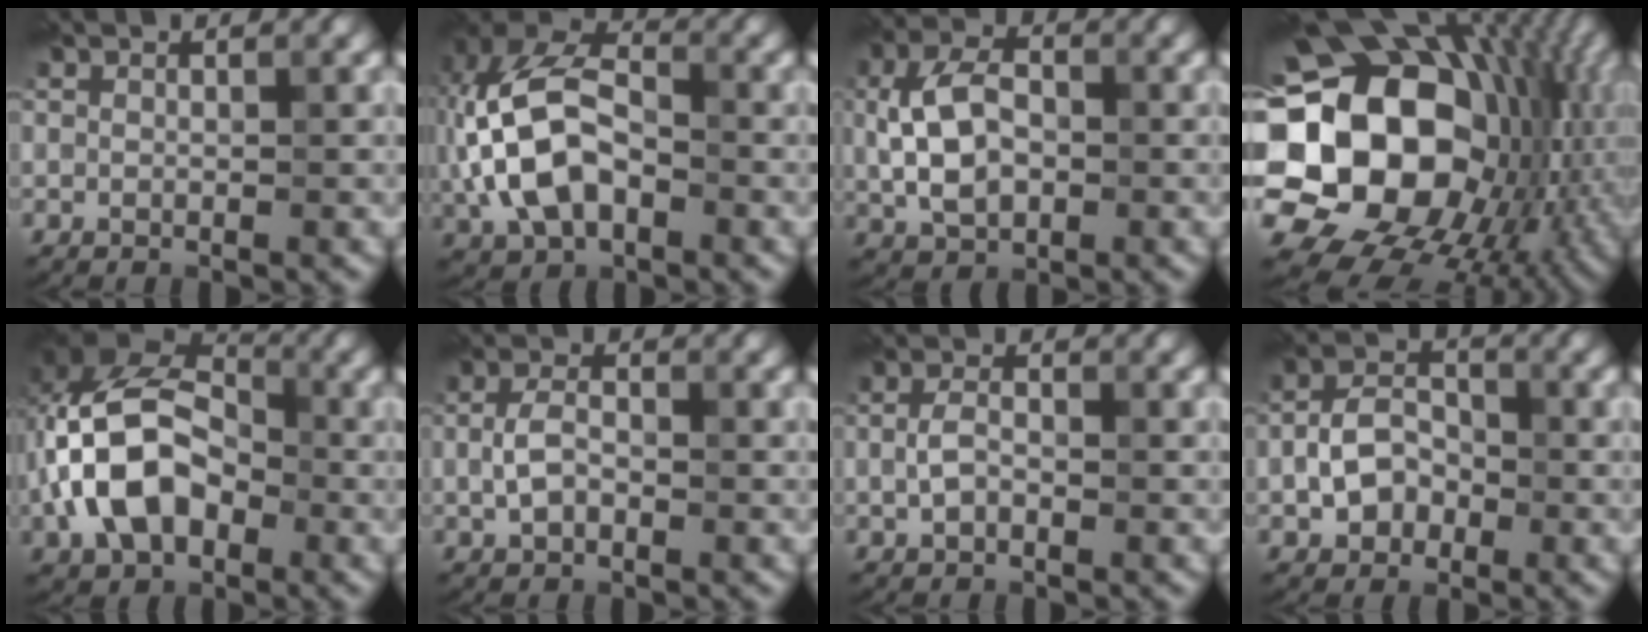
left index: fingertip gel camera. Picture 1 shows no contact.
{"total": 9.9, "force": [-0.7, 6.2, 7.7], "torque": [-0.181, 0.021, -0.025]}
{"total": 5.6, "force": [0.0, 3.6, 4.3], "torque": [-0.089, 0.010, -0.002]}
{"total": 21.0, "force": [-0.1, 15.5, 14.2], "torque": [-0.284, 0.006, 0.003]}
{"total": 10.3, "force": [-1.6, 6.9, 7.5], "torque": [-0.151, 0.013, -0.045]}
{"total": 2.4, "force": [-0.4, 1.3, 2.0], "torque": [-0.047, 0.009, -0.011]}
{"total": 1.7, "force": [-0.3, 0.9, 1.5], "torque": [-0.038, 0.011, -0.010]}
{"total": 4.2, "force": [-1.3, 3.0, 2.7], "torque": [-0.043, 0.009, -0.026]}